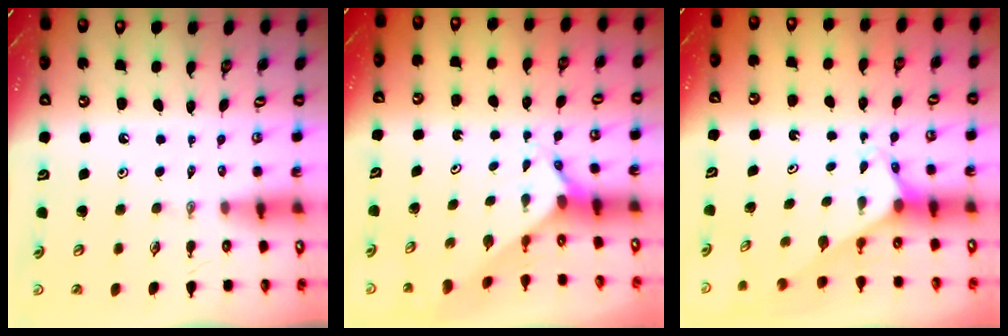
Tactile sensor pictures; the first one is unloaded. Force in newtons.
{"total": 1.7, "press": 1.7, "slide": 0.1}
{"total": 2.7, "press": 2.7, "slide": 0.1}